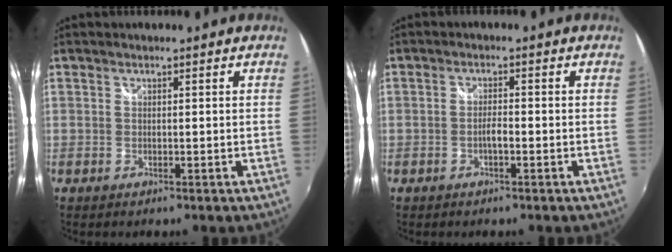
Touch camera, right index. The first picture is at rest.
{"total": 2.0, "force": [-0.9, 0.3, 1.8], "torque": [-0.034, 0.003, -0.017]}